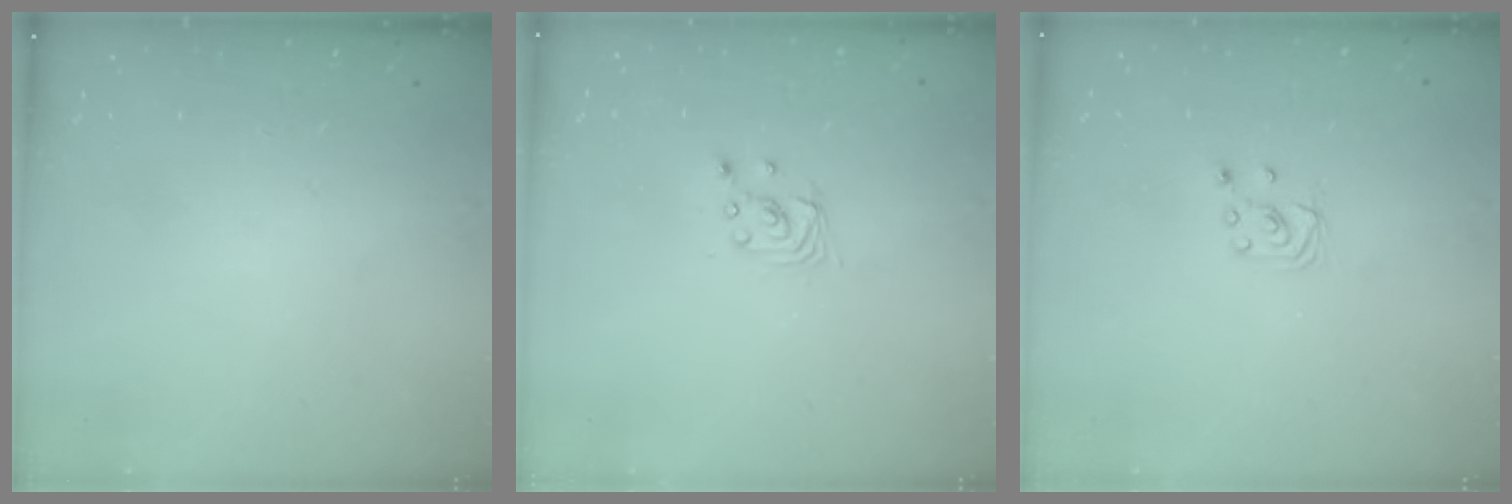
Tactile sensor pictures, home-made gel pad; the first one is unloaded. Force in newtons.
{"total": 2.8, "press": 2.8, "slide": 0.1}
{"total": 3.1, "press": 3.1, "slide": 0.2}